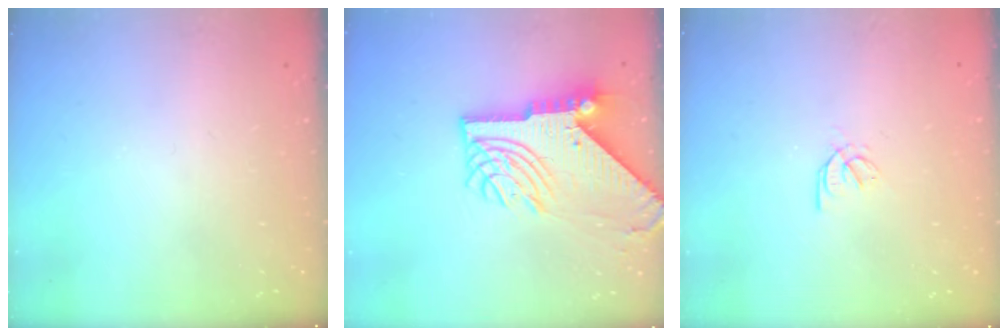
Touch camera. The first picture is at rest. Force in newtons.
{"total": 14.3, "press": 14.3, "slide": 1.5}
{"total": 2.1, "press": 2.0, "slide": 0.5}